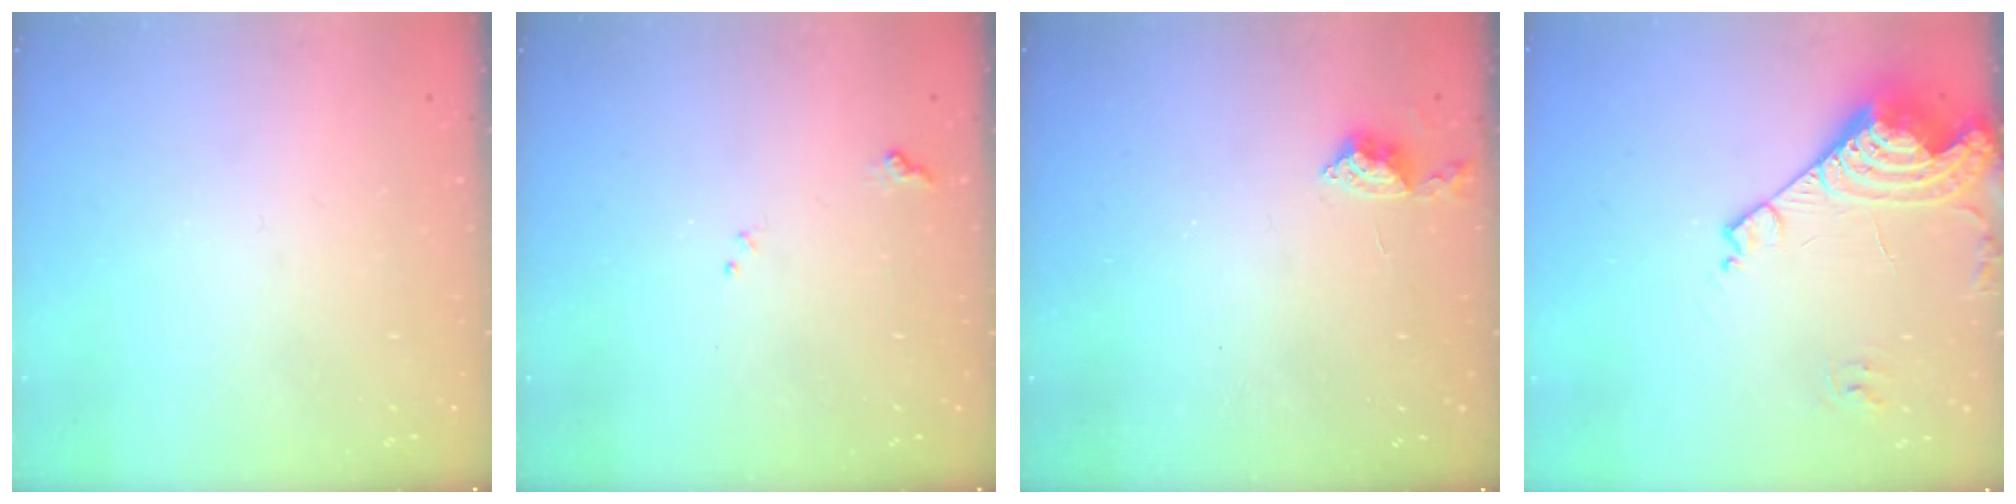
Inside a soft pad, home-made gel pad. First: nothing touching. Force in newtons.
{"total": 7.2, "press": 7.1, "slide": 0.9}
{"total": 6.1, "press": 6.0, "slide": 0.8}
{"total": 16.9, "press": 16.7, "slide": 2.1}